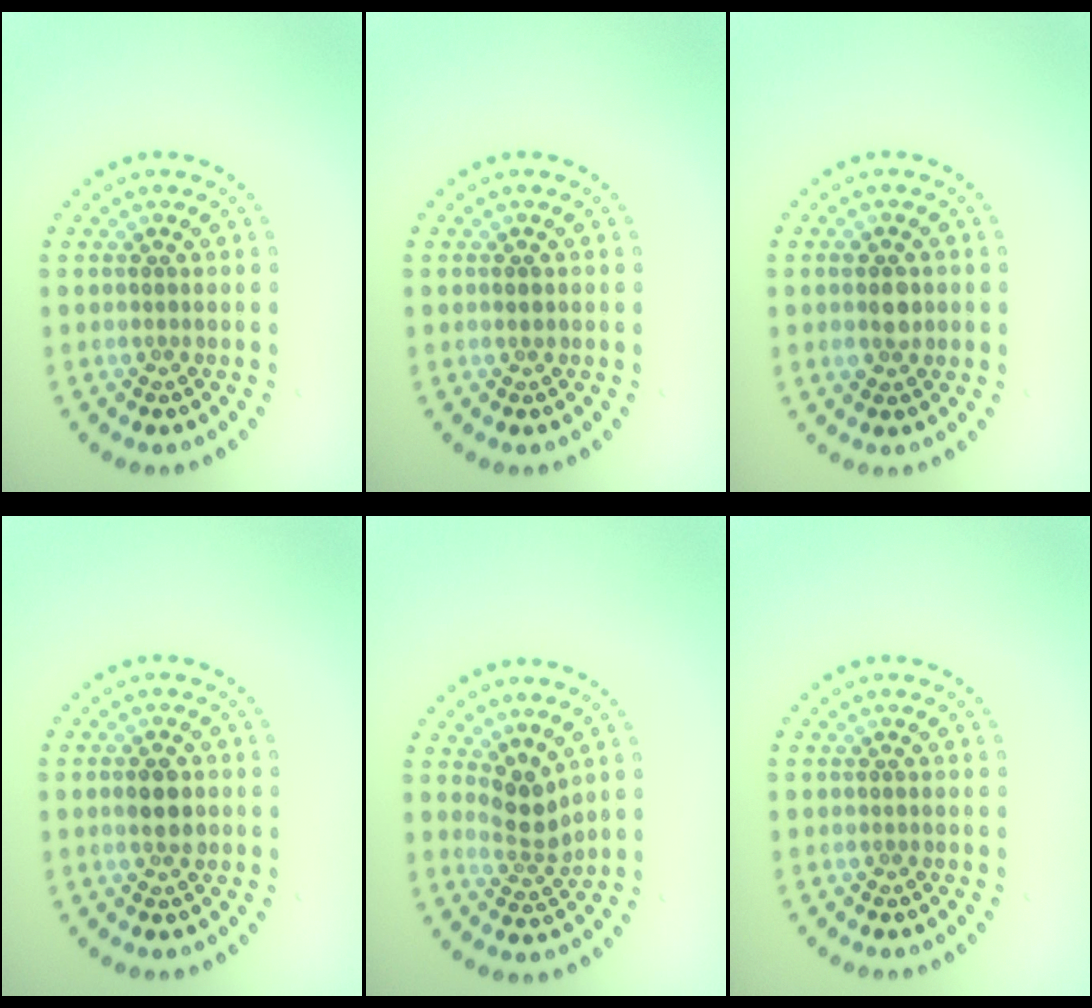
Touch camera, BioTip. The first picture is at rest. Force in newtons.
{"total": 0.8, "press": 0.8, "slide": 0.1}
{"total": 2.5, "press": 2.5, "slide": 0.1}
{"total": 2.6, "press": 2.6, "slide": 0.1}
{"total": 2.5, "press": 1.8, "slide": 1.7}
{"total": 0.0}